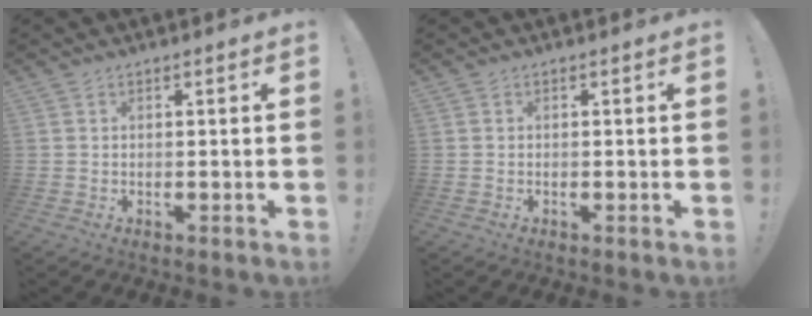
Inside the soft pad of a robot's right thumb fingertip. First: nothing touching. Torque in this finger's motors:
{"motor_torque": [0.09, 0.00, 0.11, -0.05, -0.02]}